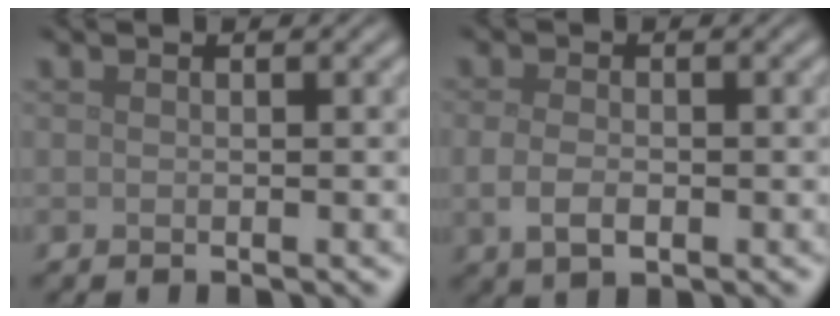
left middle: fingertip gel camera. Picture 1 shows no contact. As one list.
[{"total": 2.4, "force": [-0.5, 1.4, 1.9], "torque": [-0.042, -0.005, -0.008]}]